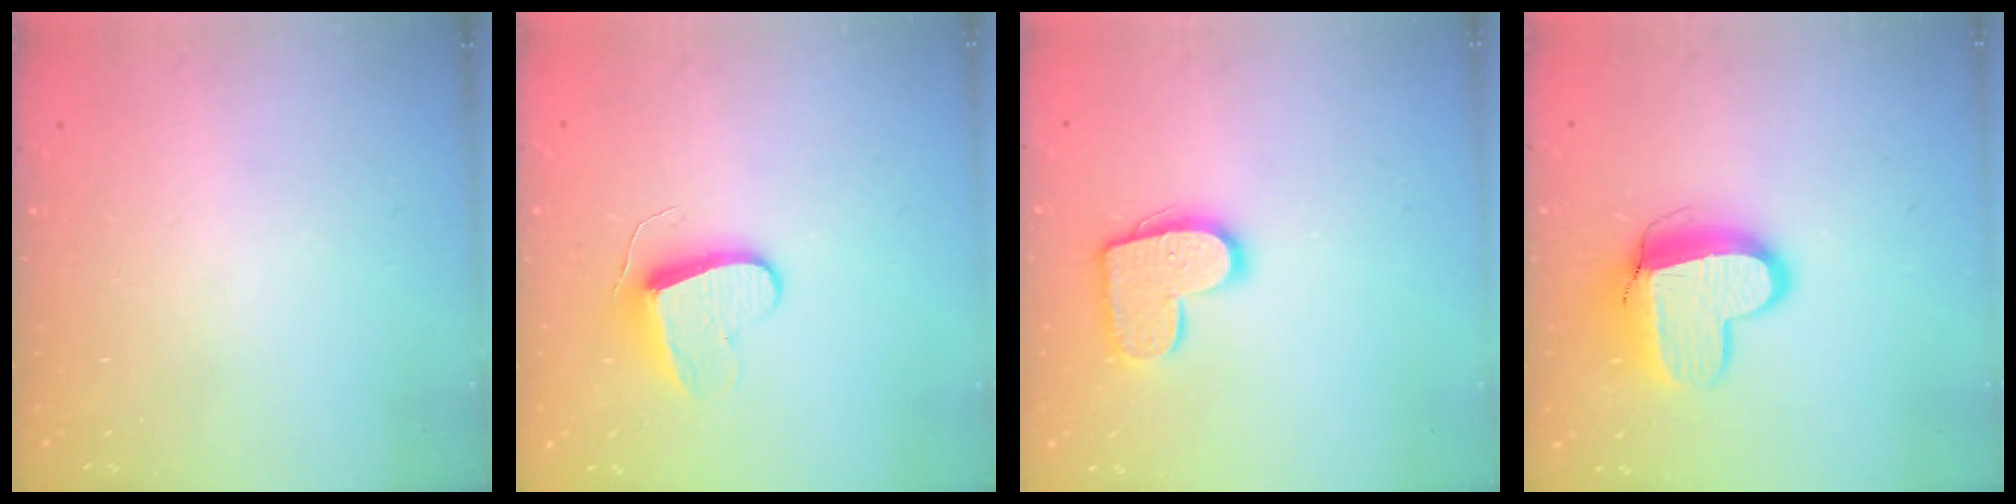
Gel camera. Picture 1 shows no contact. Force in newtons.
{"total": 9.4, "press": 9.3, "slide": 0.9}
{"total": 13.2, "press": 13.2, "slide": 0.7}
{"total": 12.8, "press": 12.8, "slide": 1.3}